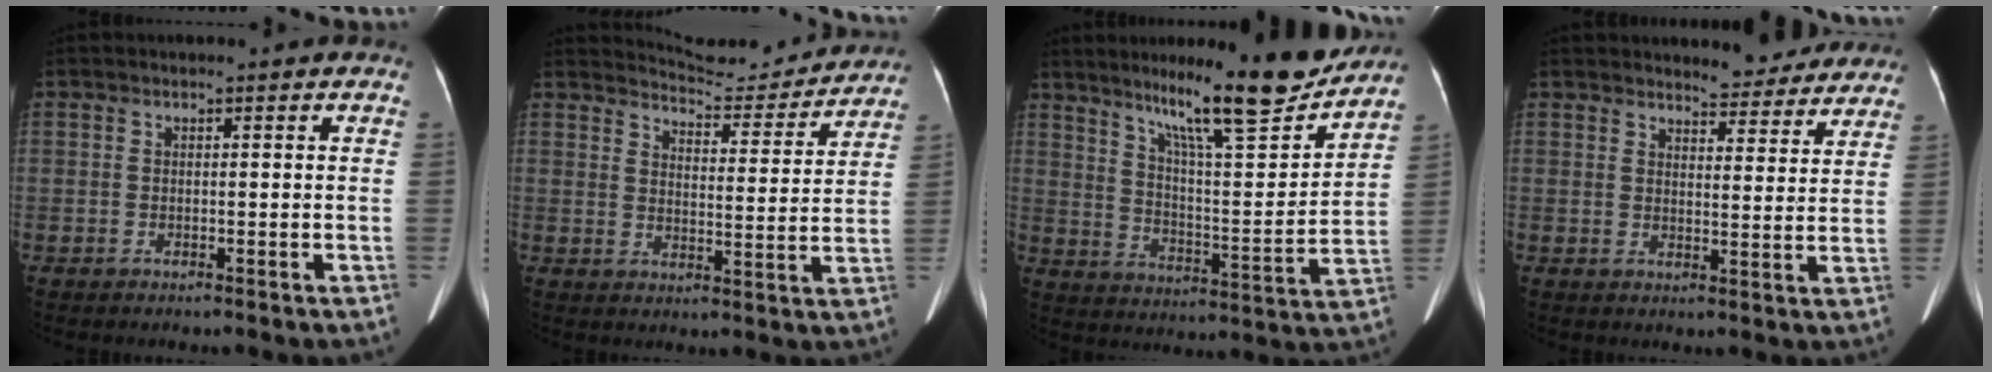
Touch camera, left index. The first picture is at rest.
{"total": 11.0, "force": [10.9, 0.9, 0.4], "torque": [-0.005, -0.014, 0.139]}
{"total": 18.5, "force": [15.1, 1.0, 10.7], "torque": [-0.156, -0.017, 0.232]}
{"total": 7.6, "force": [7.3, 1.6, 1.4], "torque": [-0.014, -0.009, 0.082]}